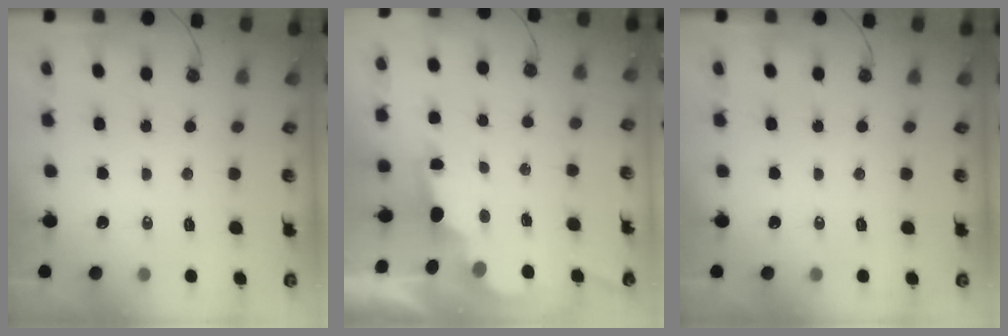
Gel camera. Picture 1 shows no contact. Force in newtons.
{"total": 2.5, "press": 2.4, "slide": 0.7}
{"total": 0.0}